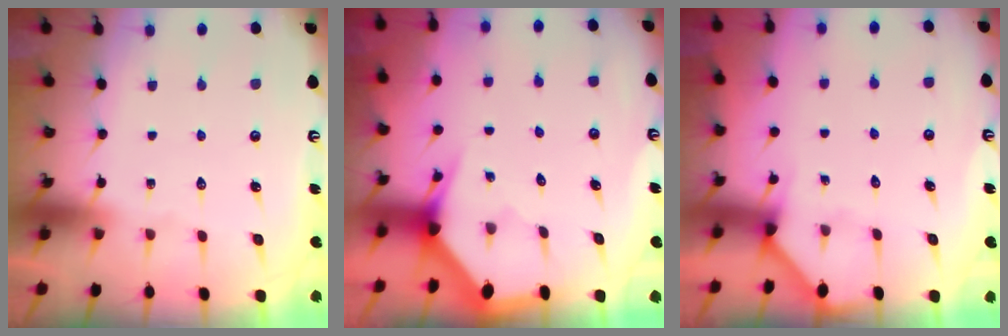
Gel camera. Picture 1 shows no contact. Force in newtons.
{"total": 3.0, "press": 3.0, "slide": 0.1}
{"total": 1.4, "press": 1.4, "slide": 0.1}